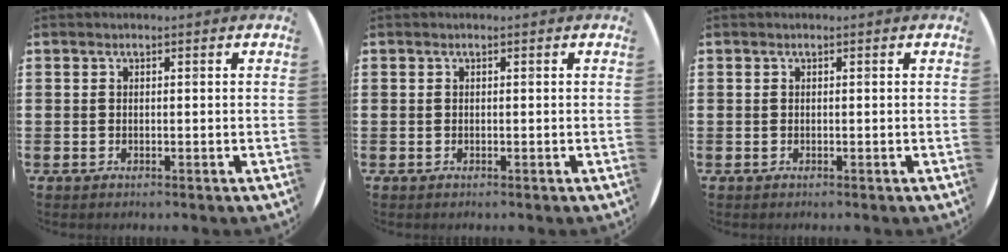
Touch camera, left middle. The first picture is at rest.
{"total": 0.0}
{"total": 0.0}